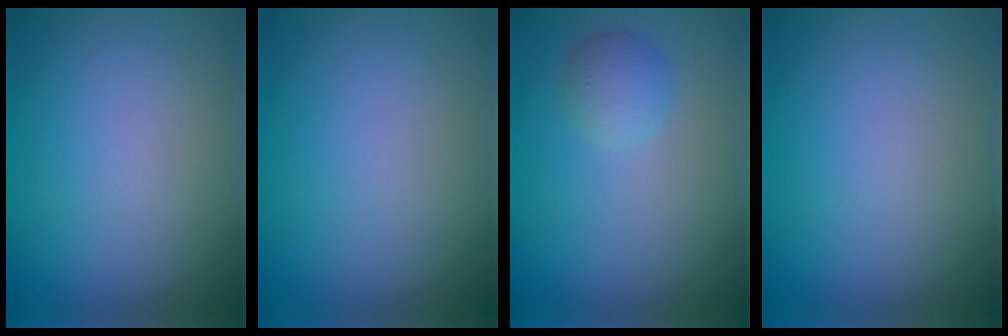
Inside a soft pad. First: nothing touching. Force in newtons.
{"total": 0.0}
{"total": 2.0, "press": 2.0, "slide": 0.1}
{"total": 0.0}